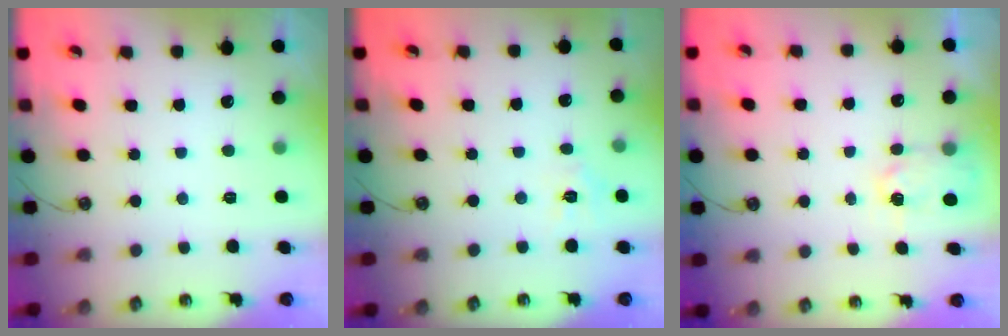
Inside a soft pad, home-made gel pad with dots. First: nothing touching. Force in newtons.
{"total": 6.3, "press": 6.3, "slide": 0.8}
{"total": 3.3, "press": 3.3, "slide": 0.3}